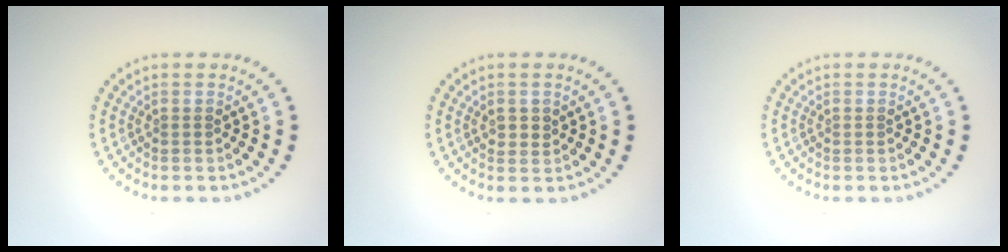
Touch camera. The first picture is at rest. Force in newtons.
{"total": 1.2, "press": 1.1, "slide": 0.3}
{"total": 0.0}